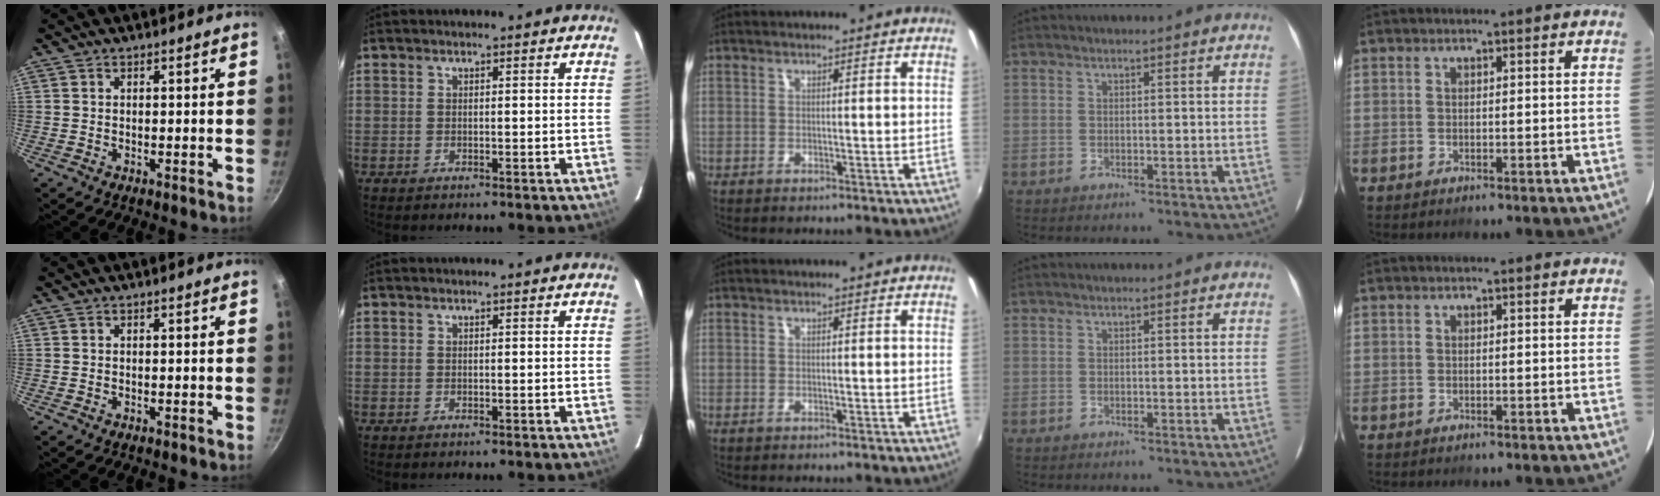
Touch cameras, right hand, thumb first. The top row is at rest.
{}